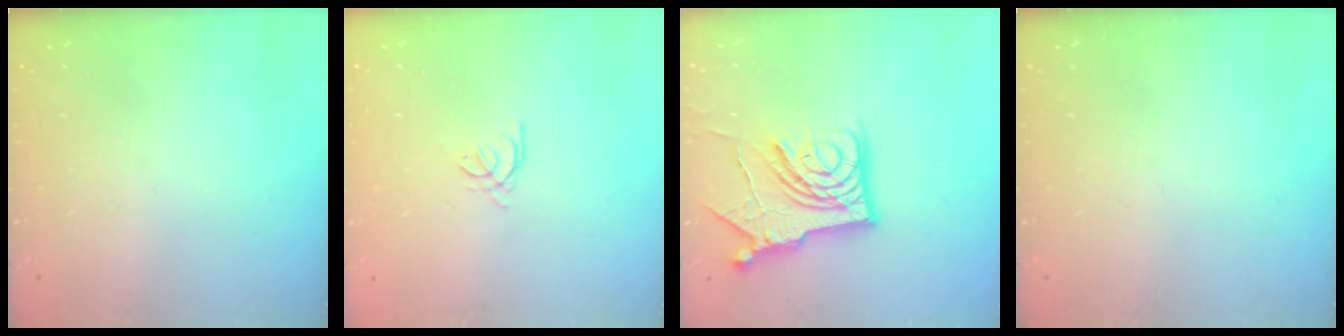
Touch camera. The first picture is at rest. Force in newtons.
{"total": 1.4, "press": 1.3, "slide": 0.3}
{"total": 14.3, "press": 14.2, "slide": 1.7}
{"total": 0.0}